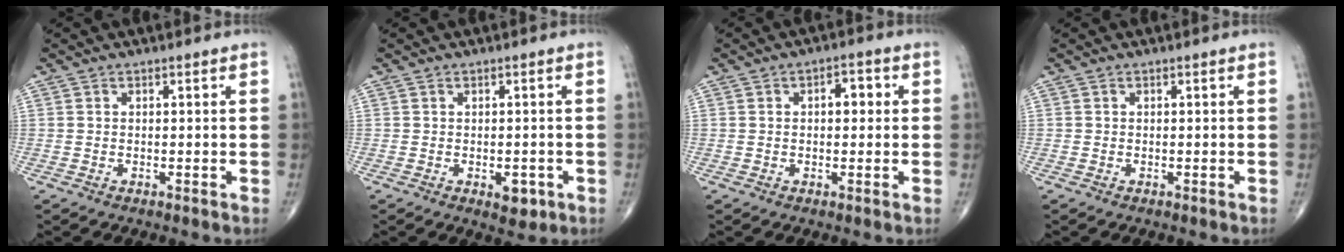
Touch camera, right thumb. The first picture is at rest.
{"total": 3.4, "force": [-1.1, 1.9, 2.5], "torque": [-0.017, -0.001, -0.008]}
{"total": 3.8, "force": [0.6, 2.1, 3.1], "torque": [-0.032, 0.011, 0.005]}
{"total": 0.0}